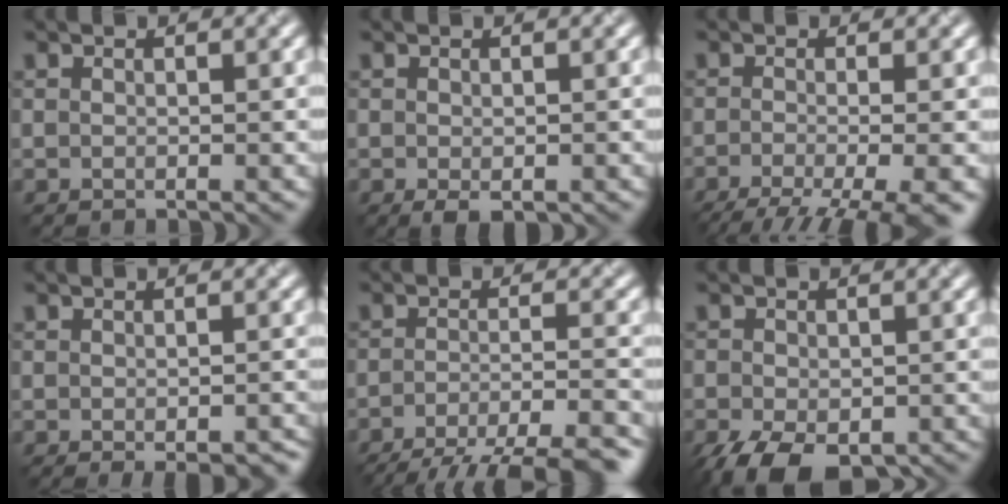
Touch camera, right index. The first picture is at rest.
{"total": 1.3, "force": [-0.5, 0.6, 1.0], "torque": [-0.018, -0.005, -0.006]}
{"total": 9.3, "force": [-5.4, 2.9, 7.0], "torque": [-0.098, -0.033, -0.074]}
{"total": 4.5, "force": [-2.7, 1.4, 3.3], "torque": [-0.036, -0.012, -0.021]}
{"total": 9.7, "force": [-7.5, 2.2, 5.7], "torque": [-0.077, -0.013, -0.105]}
{"total": 7.5, "force": [-4.4, 3.7, 4.8], "torque": [-0.090, -0.026, -0.065]}